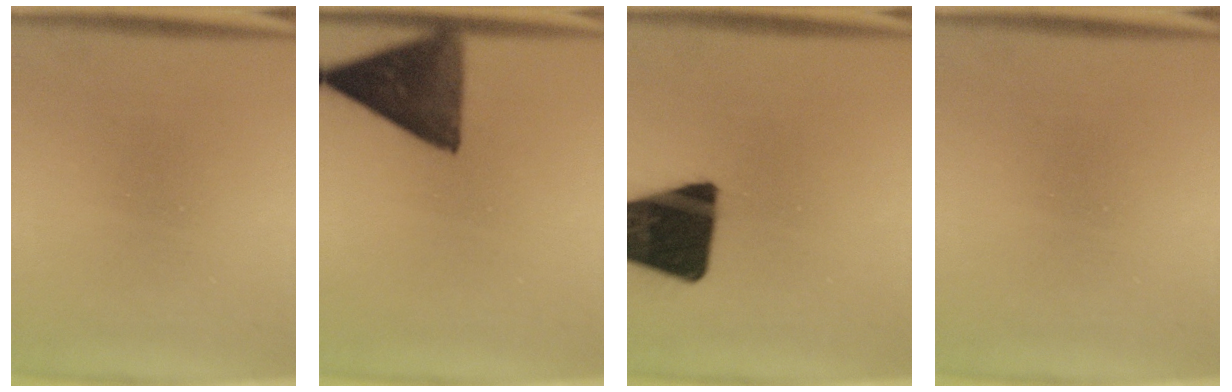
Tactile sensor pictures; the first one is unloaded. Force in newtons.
{"total": 12.3}
{"total": 19.9}
{"total": 0.0}